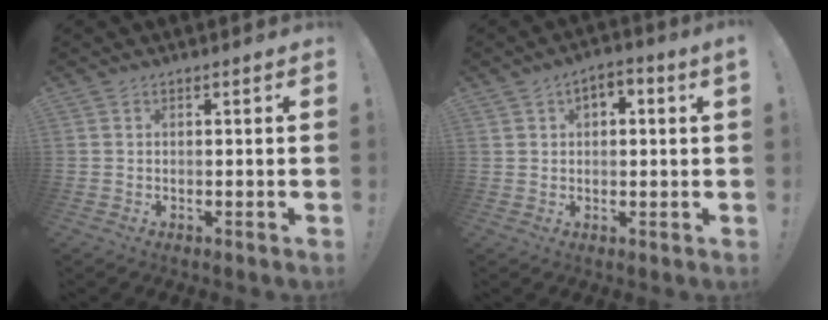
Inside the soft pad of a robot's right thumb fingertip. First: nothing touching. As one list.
[{"total": 2.8, "force": [0.1, 1.8, 2.1], "torque": [-0.030, 0.010, -0.003]}]